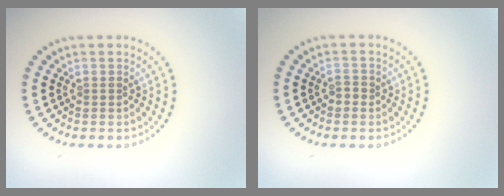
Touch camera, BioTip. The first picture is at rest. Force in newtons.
{"total": 0.9, "press": 0.9, "slide": 0.3}